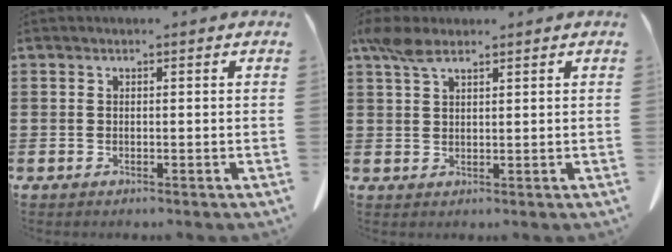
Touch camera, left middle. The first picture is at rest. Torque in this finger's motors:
{"motor_torque": [0.15, 0.12, 0.13, 0.06]}